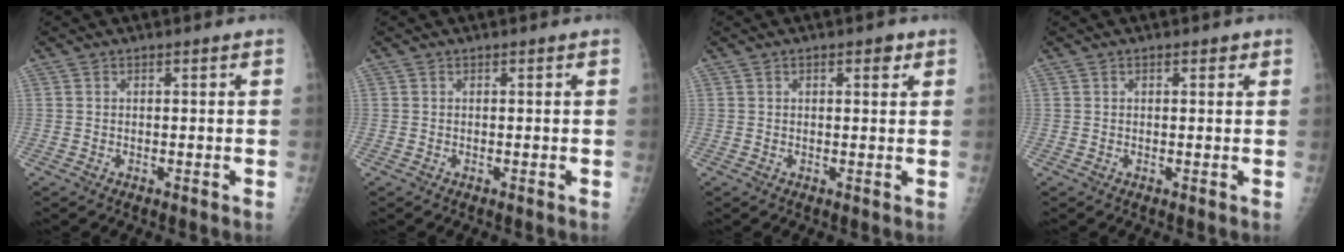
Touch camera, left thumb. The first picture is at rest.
{"total": 0.0}
{"total": 2.4, "force": [1.1, 1.0, 1.8], "torque": [-0.018, -0.001, 0.013]}
{"total": 1.4, "force": [0.7, 0.7, 1.0], "torque": [-0.011, 0.000, 0.008]}